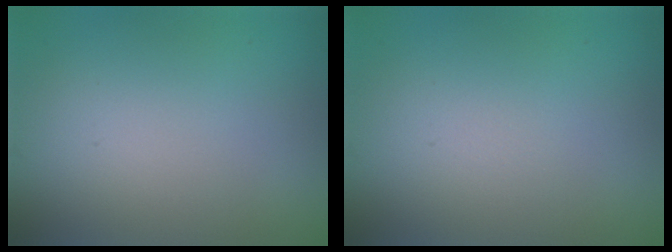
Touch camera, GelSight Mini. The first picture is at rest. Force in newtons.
{"total": 0.0}